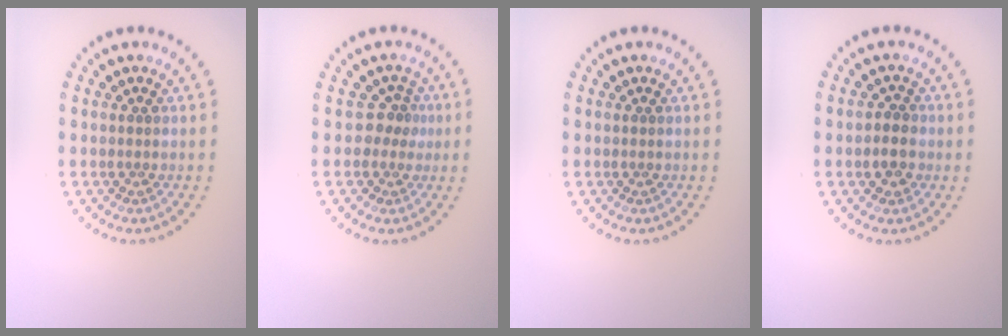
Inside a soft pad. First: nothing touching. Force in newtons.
{"total": 1.9, "press": 1.4, "slide": 1.2}
{"total": 0.0}
{"total": 2.3, "press": 2.1, "slide": 0.8}